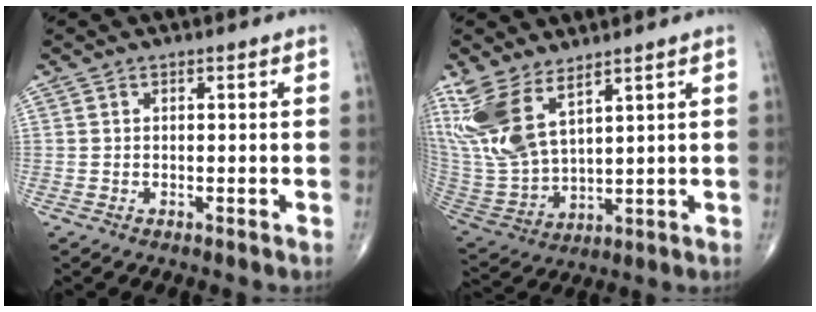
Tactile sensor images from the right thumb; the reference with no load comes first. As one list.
[{"total": 14.3, "force": [8.4, 6.2, 9.9], "torque": [-0.216, -0.035, 0.189]}]